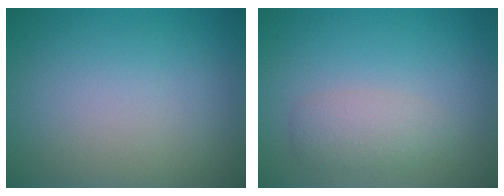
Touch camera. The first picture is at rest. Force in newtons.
{"total": 2.3, "press": 2.3, "slide": 0.1}